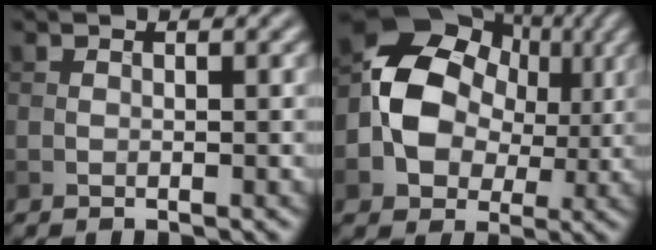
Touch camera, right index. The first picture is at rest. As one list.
[{"total": 9.3, "force": [-0.1, 7.4, 5.7], "torque": [-0.094, 0.008, -0.021]}]